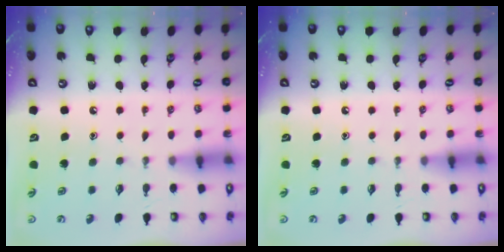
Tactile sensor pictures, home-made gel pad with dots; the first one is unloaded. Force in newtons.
{"total": 0.0}